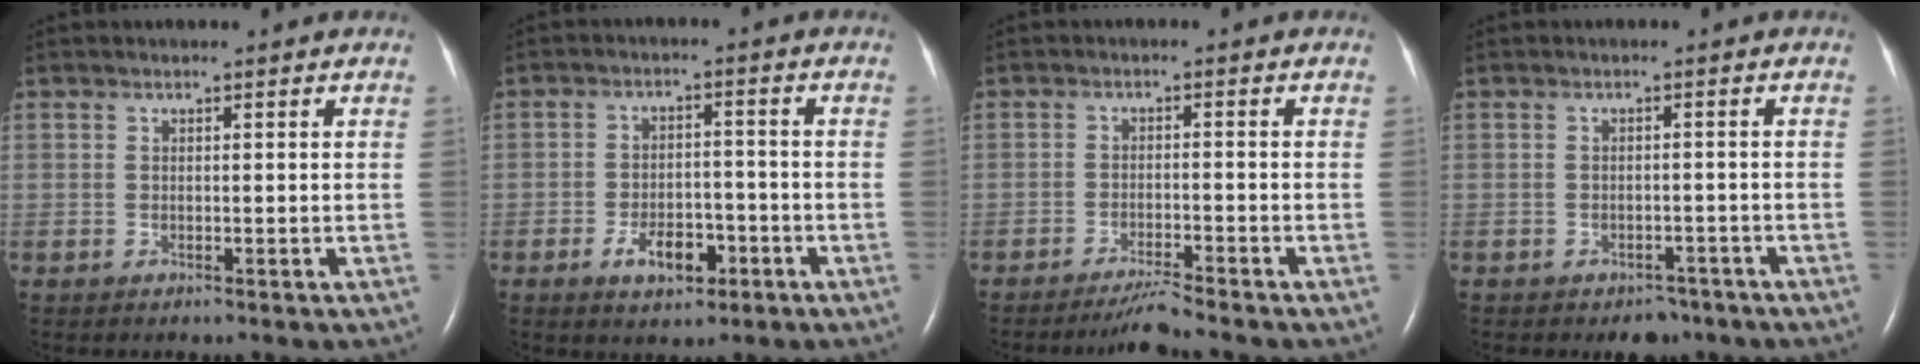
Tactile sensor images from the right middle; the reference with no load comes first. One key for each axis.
{"total": 5.7, "fx": -2.9, "fy": 2.9, "fz": 4.0, "tx": -0.068, "ty": 0.002, "tz": -0.044}
{"total": 3.4, "fx": -3.1, "fy": -1.0, "fz": 1.0, "tx": -0.023, "ty": -0.017, "tz": -0.058}
{"total": 3.1, "fx": -2.3, "fy": 1.8, "fz": 0.9, "tx": -0.009, "ty": 0.006, "tz": -0.024}